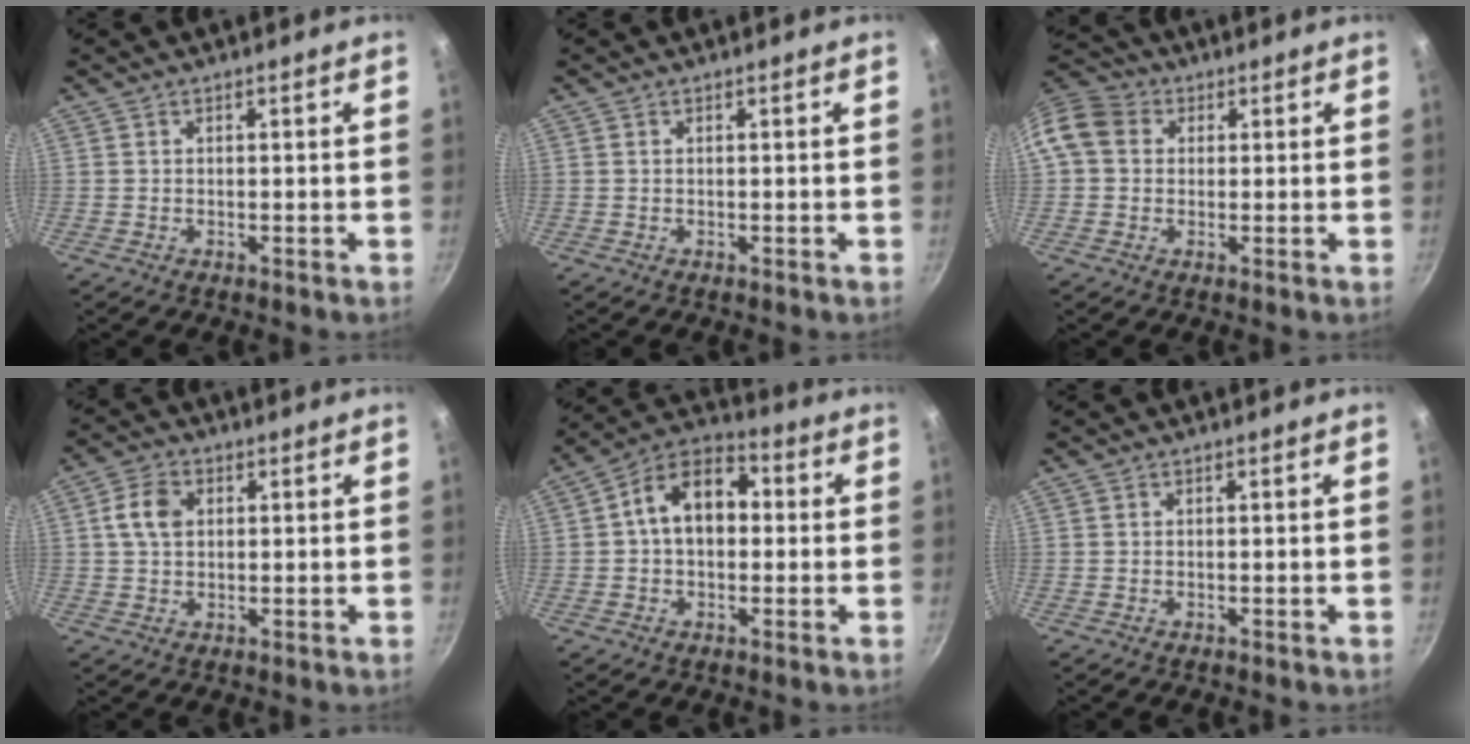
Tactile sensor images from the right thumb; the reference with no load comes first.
{"total": 0.0}
{"total": 9.6, "force": [1.7, 8.1, 4.9], "torque": [-0.082, 0.021, 0.012]}
{"total": 5.8, "force": [1.2, 4.1, 3.9], "torque": [-0.065, 0.008, 0.017]}
{"total": 11.1, "force": [1.0, 7.6, 8.0], "torque": [-0.092, 0.036, -0.002]}
{"total": 0.0}